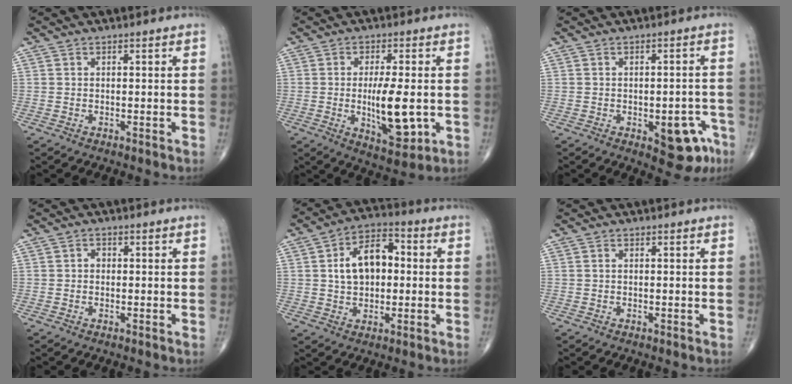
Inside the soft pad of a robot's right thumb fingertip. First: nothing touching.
{"total": 10.9, "force": [-1.3, 3.9, 10.1], "torque": [-0.160, -0.013, -0.009]}
{"total": 8.7, "force": [-3.8, 4.1, 6.7], "torque": [-0.051, 0.023, -0.036]}
{"total": 1.1, "force": [-0.1, 0.9, 0.6], "torque": [-0.003, 0.004, -0.005]}
{"total": 11.2, "force": [1.1, 7.1, 8.6], "torque": [-0.128, 0.022, 0.012]}
{"total": 0.0}